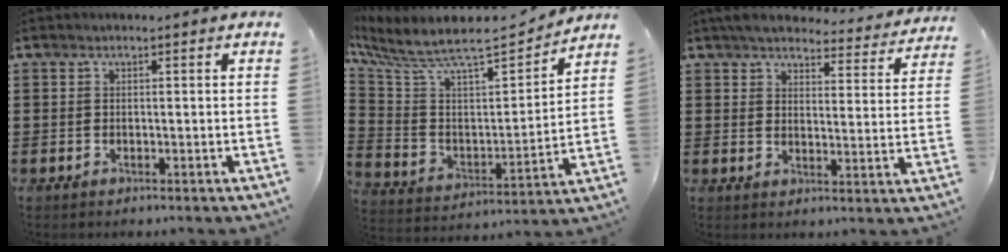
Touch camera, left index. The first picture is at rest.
{"total": 7.8, "force": [6.5, 1.9, 3.9], "torque": [-0.110, -0.052, 0.103]}
{"total": 4.7, "force": [4.5, 0.6, 1.3], "torque": [-0.046, -0.024, 0.078]}